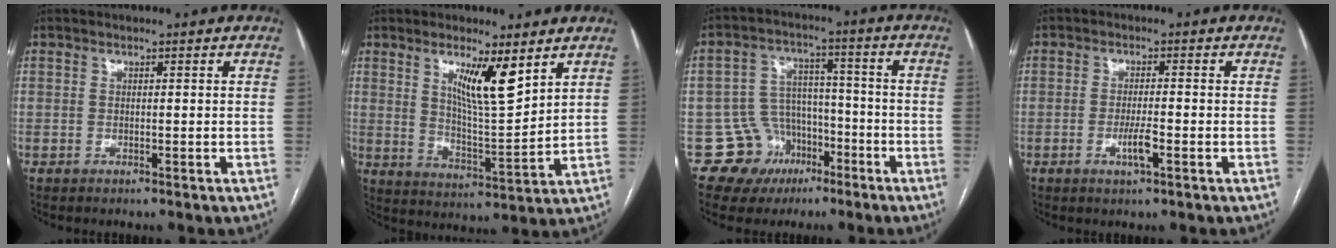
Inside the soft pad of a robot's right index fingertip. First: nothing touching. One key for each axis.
{"total": 9.0, "fx": 5.0, "fy": 1.1, "fz": 7.5, "tx": -0.133, "ty": -0.014, "tz": 0.092}
{"total": 9.3, "fx": -4.7, "fy": 8.0, "fz": 0.3, "tx": 0.008, "ty": 0.049, "tz": -0.063}
{"total": 3.3, "fx": -1.3, "fy": 0.3, "fz": 3.0, "tx": -0.057, "ty": -0.003, "tz": -0.023}